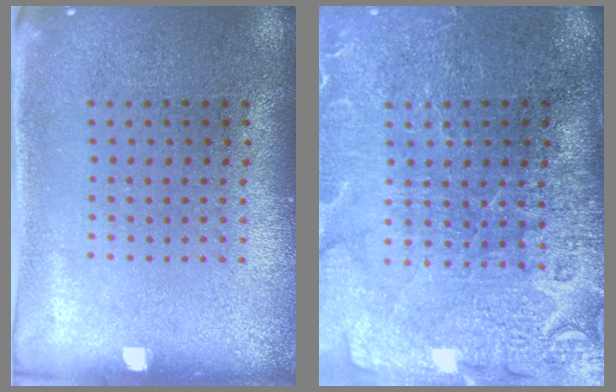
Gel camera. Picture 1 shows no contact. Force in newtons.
{"total": 4.0, "press": 3.5, "slide": 1.9}